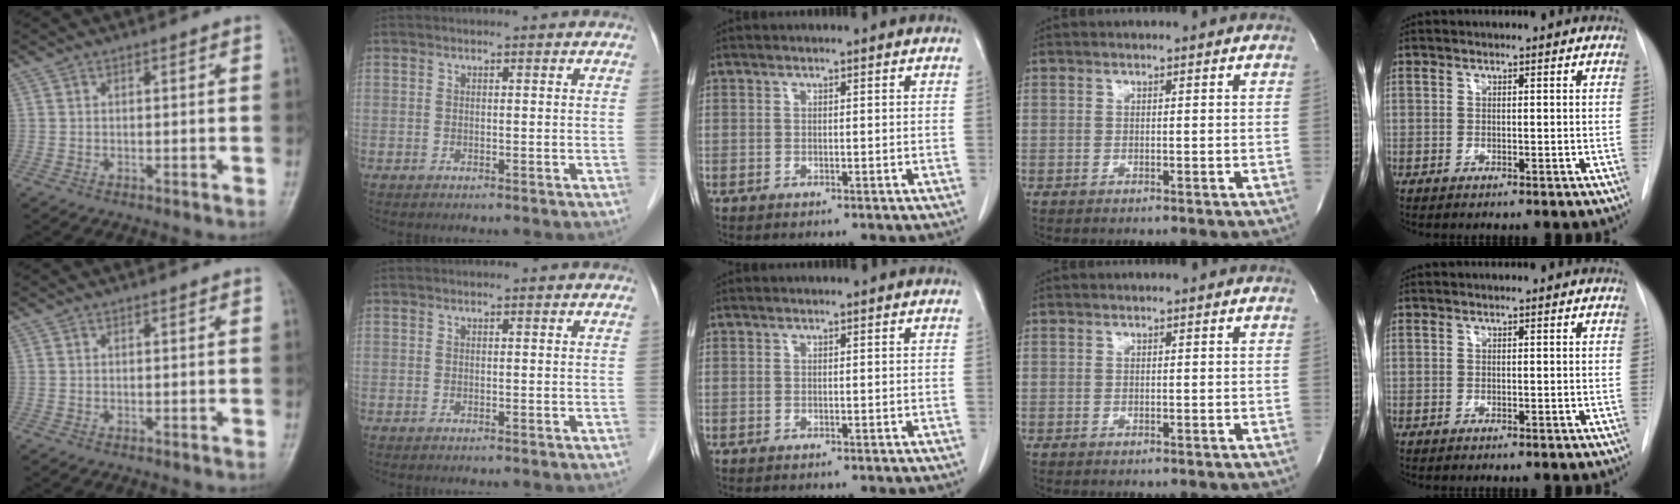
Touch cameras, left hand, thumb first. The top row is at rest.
{}